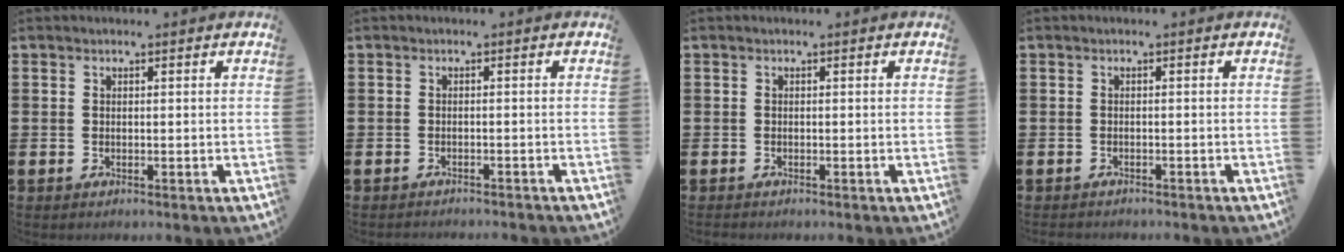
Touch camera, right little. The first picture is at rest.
{"total": 0.9, "force": [-0.9, -0.1, 0.0], "torque": [0.000, 0.000, -0.019]}
{"total": 0.0}
{"total": 0.6, "force": [-0.6, 0.0, 0.0], "torque": [-0.002, -0.002, -0.011]}